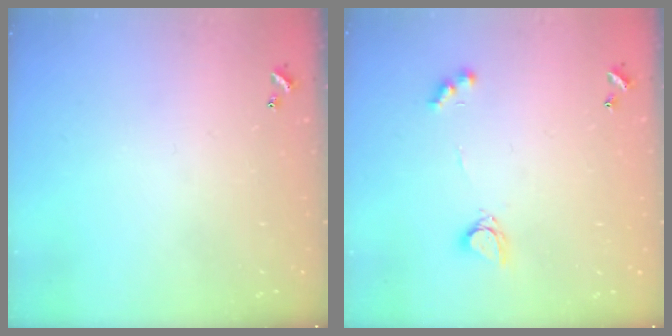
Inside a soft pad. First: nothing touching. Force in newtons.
{"total": 4.7, "press": 4.7, "slide": 0.4}